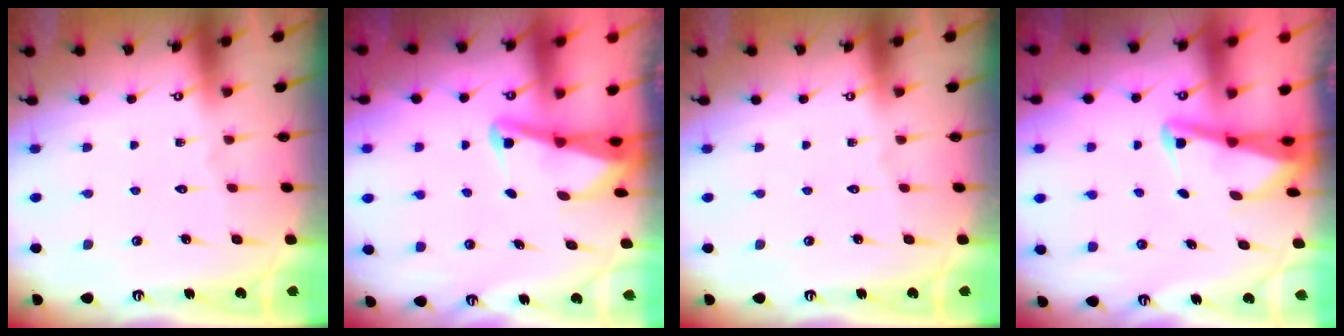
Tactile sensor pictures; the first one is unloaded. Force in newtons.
{"total": 2.7, "press": 2.6, "slide": 0.6}
{"total": 0.0}
{"total": 2.5, "press": 2.5, "slide": 0.4}